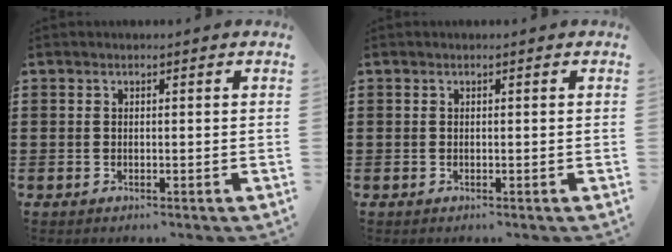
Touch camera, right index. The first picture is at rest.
{"total": 0.0}